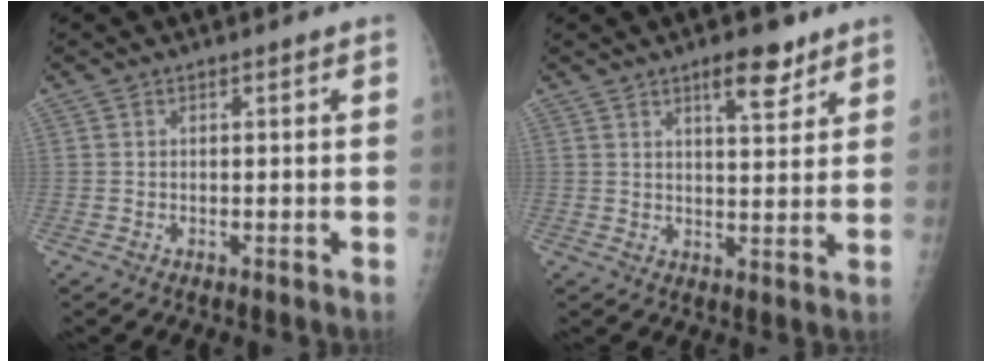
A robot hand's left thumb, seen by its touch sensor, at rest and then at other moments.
{"total": 6.7, "force": [4.4, 2.2, 4.5], "torque": [-0.050, -0.027, 0.064]}